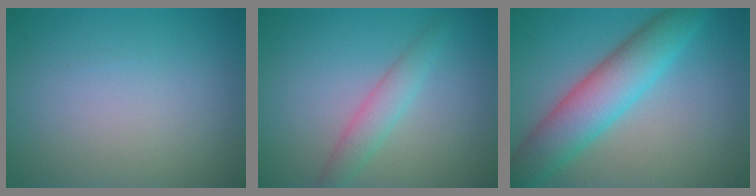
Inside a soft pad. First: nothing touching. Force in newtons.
{"total": 2.3, "press": 2.3, "slide": 0.1}
{"total": 6.8, "press": 6.8, "slide": 0.1}